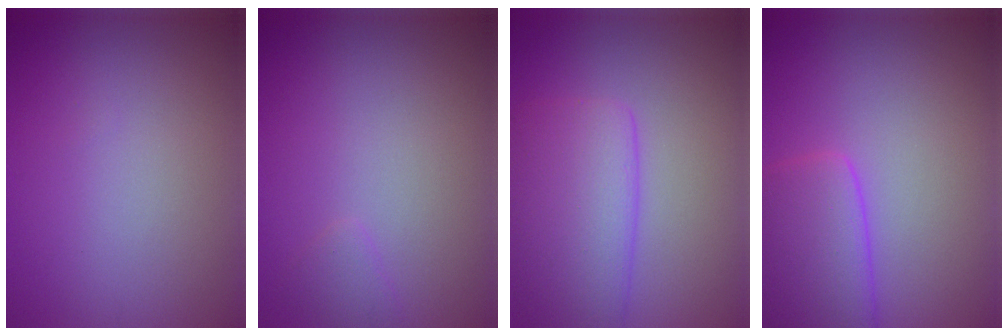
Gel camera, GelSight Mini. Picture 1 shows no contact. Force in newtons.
{"total": 0.9, "press": 0.9, "slide": 0.1}
{"total": 5.9, "press": 5.9, "slide": 0.5}
{"total": 5.4, "press": 5.4, "slide": 0.3}